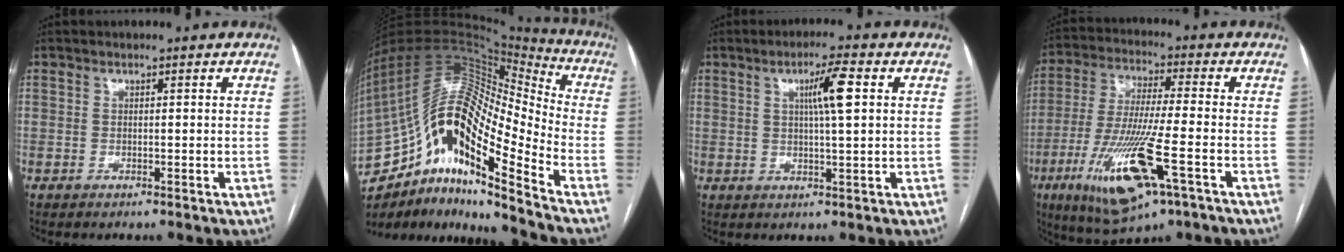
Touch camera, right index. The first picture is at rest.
{"total": 23.8, "force": [-13.4, 5.7, 18.9], "torque": [-0.371, 0.033, -0.238]}
{"total": 6.1, "force": [1.7, 0.2, 5.9], "torque": [-0.100, 0.004, 0.028]}
{"total": 16.3, "force": [-6.7, 1.9, 14.7], "torque": [-0.303, -0.036, -0.115]}